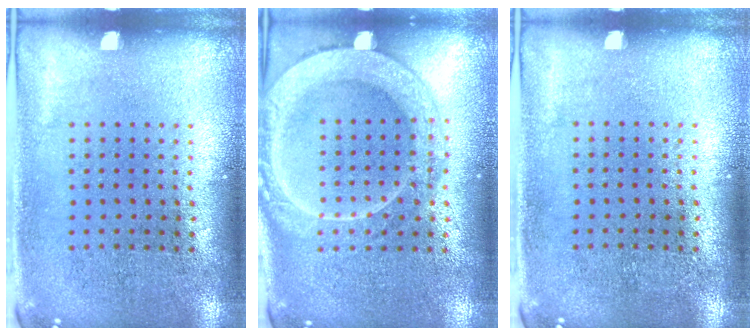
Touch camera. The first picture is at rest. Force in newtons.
{"total": 2.1, "press": 2.1, "slide": 0.2}
{"total": 0.0}